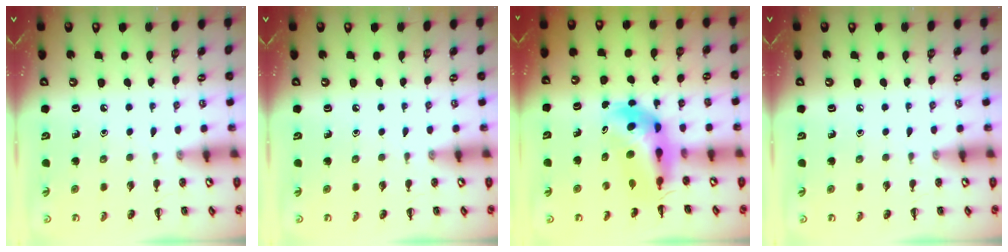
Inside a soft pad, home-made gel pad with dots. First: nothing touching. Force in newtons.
{"total": 0.0}
{"total": 6.4, "press": 6.2, "slide": 1.7}
{"total": 0.0}